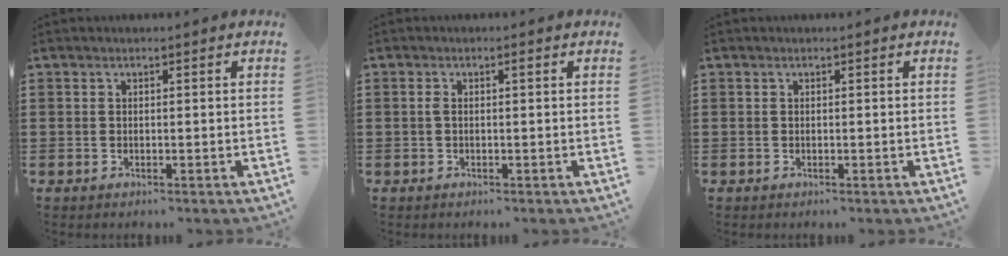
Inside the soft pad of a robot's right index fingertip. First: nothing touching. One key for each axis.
{"total": 1.4, "fx": 0.0, "fy": 0.3, "fz": 1.3, "tx": -0.025, "ty": 0.003, "tz": -0.002}
{"total": 0.0}